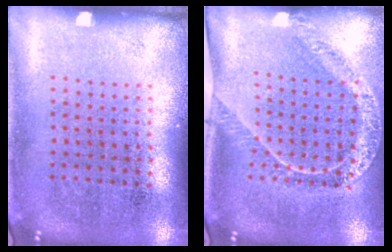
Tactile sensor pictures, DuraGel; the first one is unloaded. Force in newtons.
{"total": 1.4, "press": 1.4, "slide": 0.0}